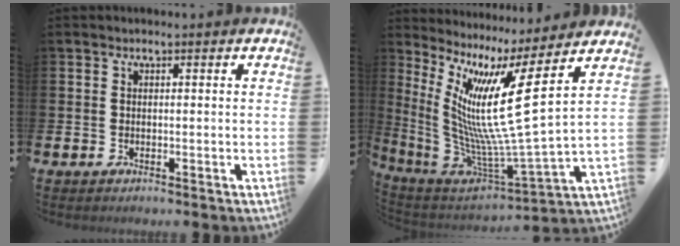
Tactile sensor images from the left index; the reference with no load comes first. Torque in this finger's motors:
{"motor_torque": [2.14, 0.00, 1.05, 0.21]}